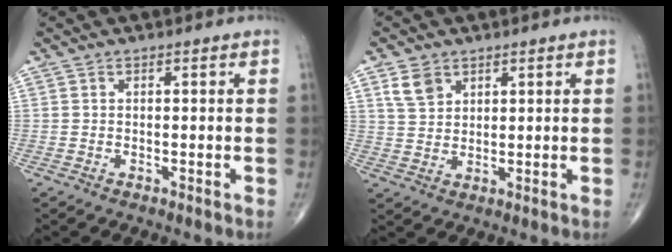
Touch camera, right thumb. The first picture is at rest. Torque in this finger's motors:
{"motor_torque": [-0.16, 0.18, 0.06, 0.06, 0.04]}